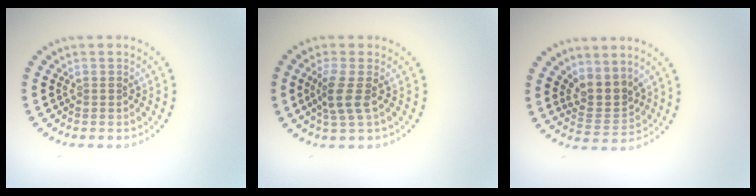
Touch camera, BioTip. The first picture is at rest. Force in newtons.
{"total": 2.5, "press": 2.0, "slide": 1.5}
{"total": 2.8, "press": 2.1, "slide": 1.9}